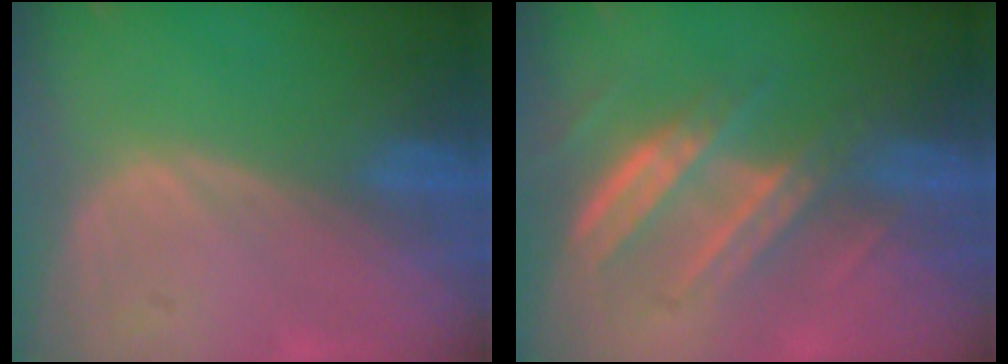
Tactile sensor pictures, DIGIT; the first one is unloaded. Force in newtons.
{"total": 7.7, "press": 6.9, "slide": 3.5}